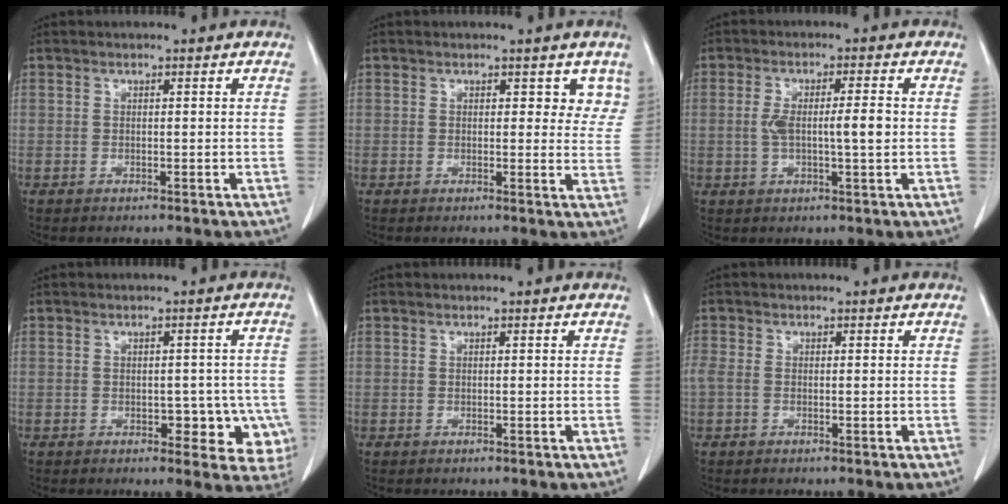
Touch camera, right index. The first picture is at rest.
{"total": 3.8, "force": [2.4, 2.3, 1.9], "torque": [0.004, -0.004, 0.017]}
{"total": 5.8, "force": [-0.1, 0.7, 5.7], "torque": [-0.108, 0.008, 0.002]}
{"total": 6.6, "force": [-2.0, 3.8, 5.1], "torque": [-0.037, 0.012, -0.018]}
{"total": 0.0}
{"total": 1.9, "force": [-0.2, 1.1, 1.5], "torque": [-0.050, 0.013, -0.002]}